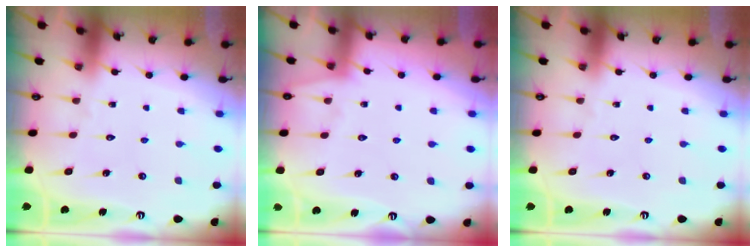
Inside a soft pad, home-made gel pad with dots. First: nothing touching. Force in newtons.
{"total": 1.6, "press": 1.5, "slide": 0.4}
{"total": 0.0}